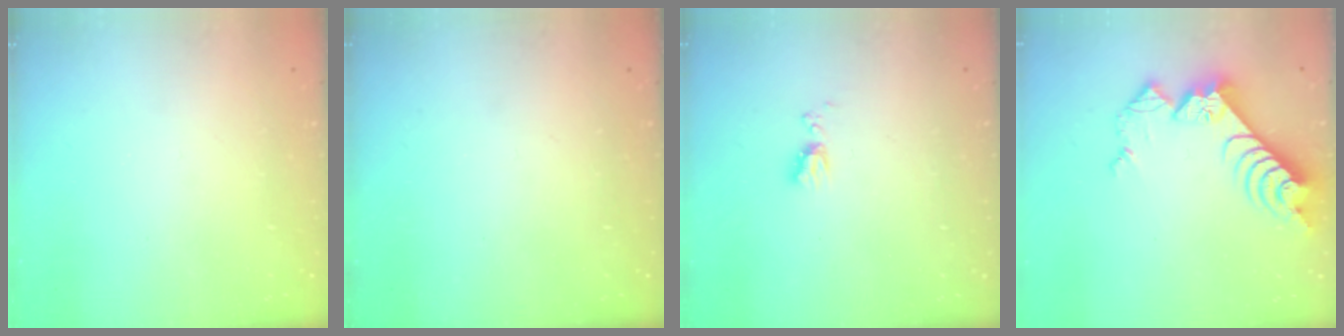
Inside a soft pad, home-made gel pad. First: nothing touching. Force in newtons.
{"total": 0.0}
{"total": 5.7, "press": 5.7, "slide": 0.8}
{"total": 11.2, "press": 11.1, "slide": 1.4}